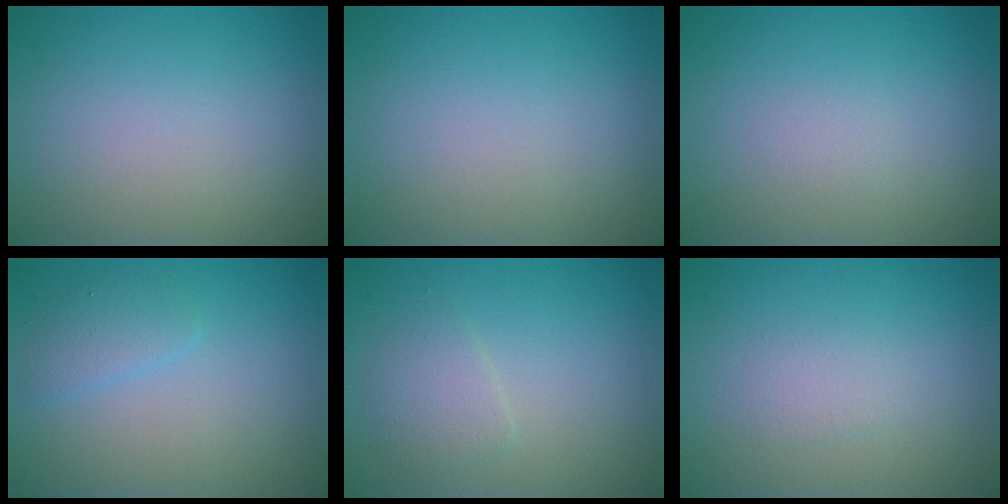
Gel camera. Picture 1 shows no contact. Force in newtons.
{"total": 0.0}
{"total": 0.6, "press": 0.6, "slide": 0.0}
{"total": 1.6, "press": 1.6, "slide": 0.0}
{"total": 1.9, "press": 1.9, "slide": 0.0}
{"total": 1.1, "press": 1.1, "slide": 0.1}